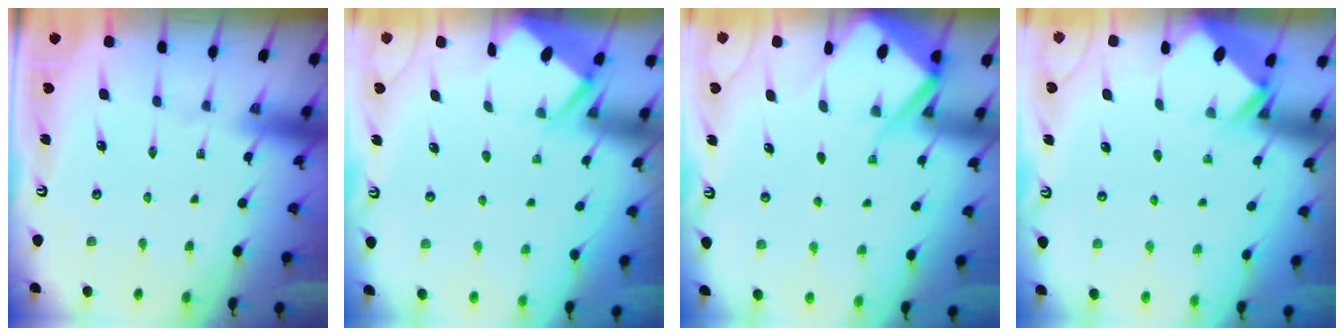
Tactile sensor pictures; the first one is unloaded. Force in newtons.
{"total": 2.6, "press": 2.6, "slide": 0.4}
{"total": 6.5, "press": 6.4, "slide": 0.7}
{"total": 2.7, "press": 2.7, "slide": 0.2}